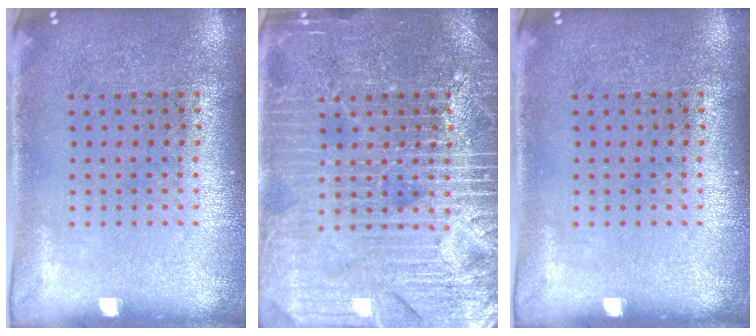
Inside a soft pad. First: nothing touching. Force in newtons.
{"total": 7.1, "press": 7.1, "slide": 0.9}
{"total": 0.0}